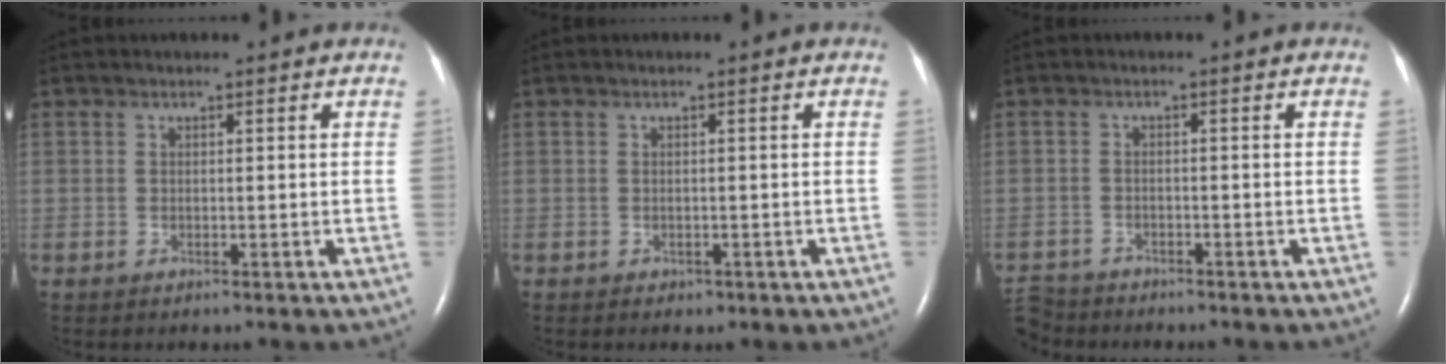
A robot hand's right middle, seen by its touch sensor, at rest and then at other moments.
{"total": 0.6, "force": [-0.3, 0.5, 0.2], "torque": [-0.004, 0.001, -0.001]}
{"total": 5.0, "force": [-4.7, 1.7, 0.0], "torque": [-0.005, -0.011, -0.090]}